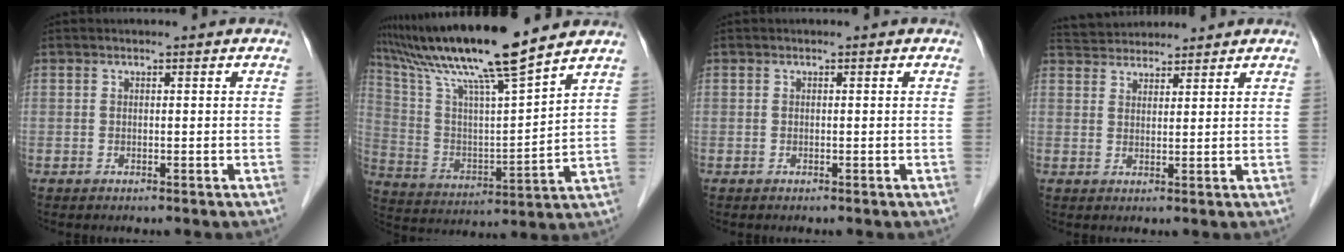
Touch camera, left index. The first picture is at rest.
{"total": 16.9, "force": [13.9, -1.0, 9.5], "torque": [-0.179, 0.003, 0.252]}
{"total": 0.0}
{"total": 6.3, "force": [6.1, 1.4, 1.1], "torque": [-0.021, 0.034, 0.104]}